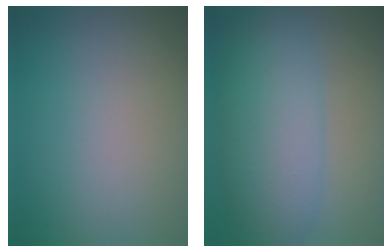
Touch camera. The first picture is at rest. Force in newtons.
{"total": 7.6, "press": 7.6, "slide": 0.1}